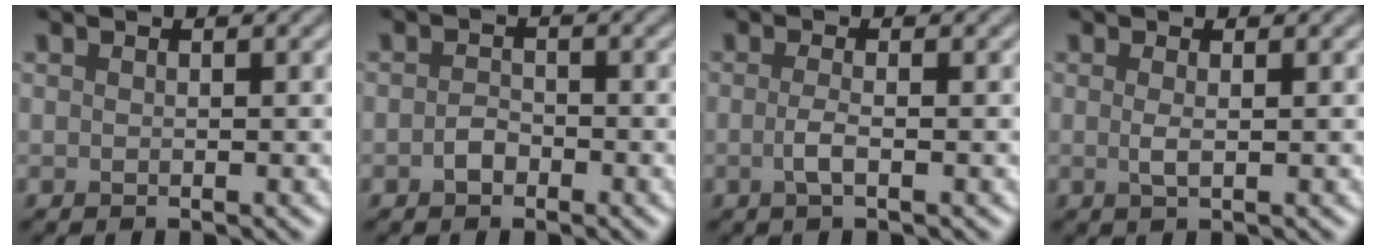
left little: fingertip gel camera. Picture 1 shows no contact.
{"total": 1.4, "force": [-0.7, 0.9, 0.8], "torque": [-0.017, 0.002, -0.016]}
{"total": 1.8, "force": [-0.4, 0.5, 1.7], "torque": [-0.034, -0.001, -0.013]}
{"total": 1.2, "force": [0.1, 0.3, 1.2], "torque": [-0.023, 0.001, 0.000]}